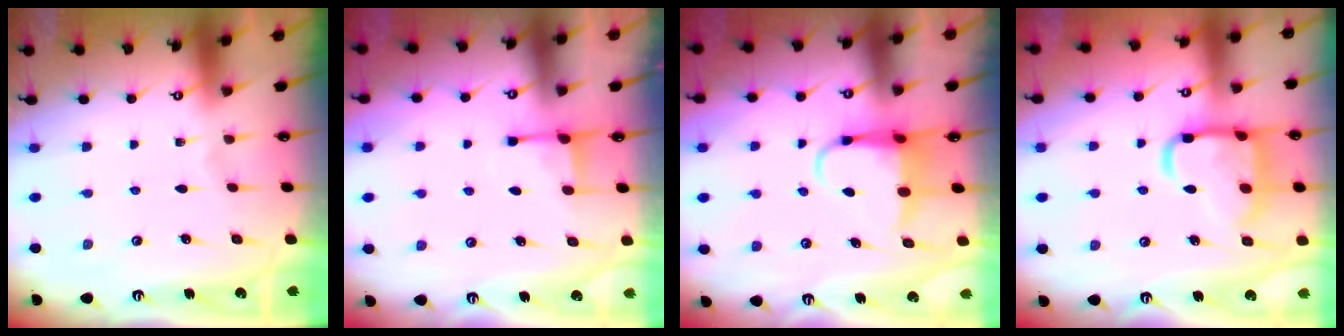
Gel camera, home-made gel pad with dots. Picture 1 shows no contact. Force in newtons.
{"total": 2.7, "press": 2.6, "slide": 0.7}
{"total": 5.8, "press": 5.8, "slide": 0.6}
{"total": 16.6, "press": 16.5, "slide": 1.4}